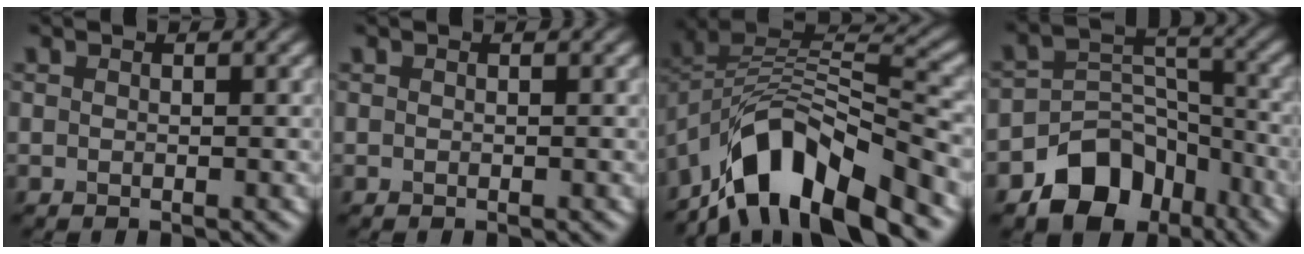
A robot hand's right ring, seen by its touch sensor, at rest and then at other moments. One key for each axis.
{"total": 0.0}
{"total": 10.4, "fx": -6.6, "fy": 4.6, "fz": 6.6, "tx": -0.100, "ty": 0.006, "tz": -0.122}
{"total": 8.2, "fx": -5.0, "fy": 5.5, "fz": 3.3, "tx": -0.030, "ty": -0.008, "tz": -0.087}